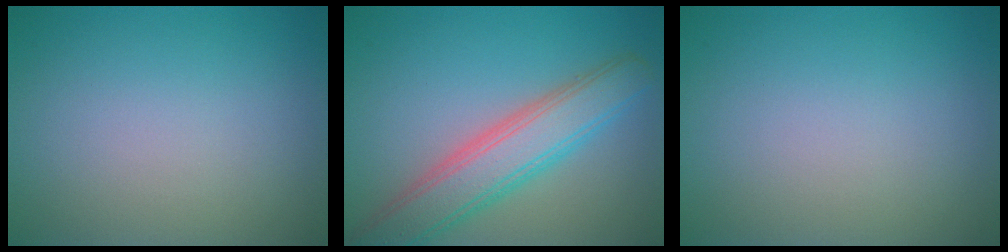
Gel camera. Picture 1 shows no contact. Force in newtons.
{"total": 6.0, "press": 5.9, "slide": 0.7}
{"total": 0.0}